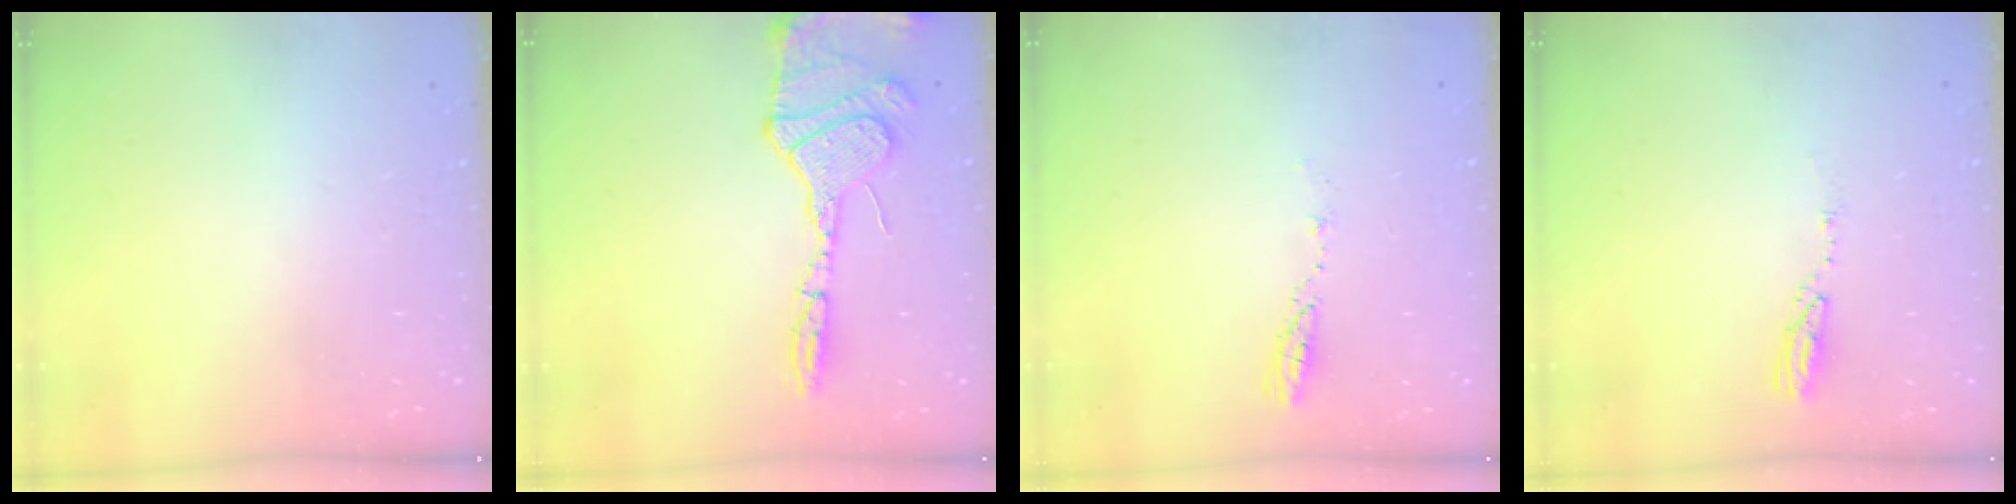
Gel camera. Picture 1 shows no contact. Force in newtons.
{"total": 25.6, "press": 19.4, "slide": 16.7}
{"total": 3.9, "press": 3.9, "slide": 0.4}
{"total": 3.6, "press": 3.6, "slide": 0.3}